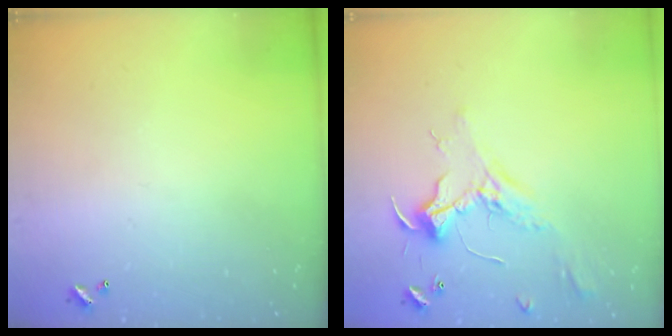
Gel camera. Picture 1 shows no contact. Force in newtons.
{"total": 2.4, "press": 2.3, "slide": 0.8}